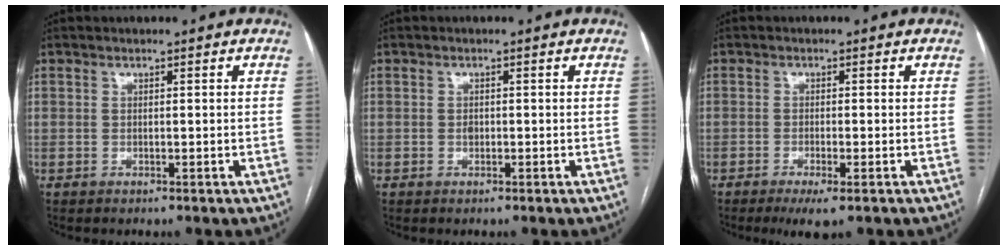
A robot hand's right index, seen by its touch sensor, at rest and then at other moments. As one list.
[{"total": 0.7, "force": [0.0, 0.5, 0.4], "torque": [-0.007, 0.003, 0.000]}, {"total": 3.7, "force": [-2.0, 0.5, 3.0], "torque": [-0.053, -0.009, -0.030]}]